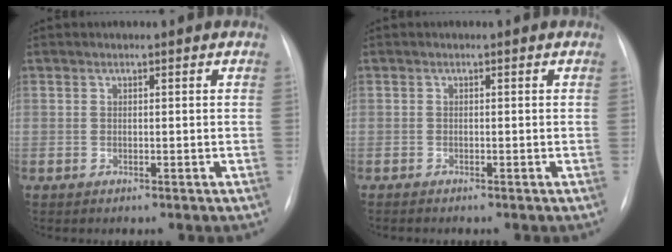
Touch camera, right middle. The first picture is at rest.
{"total": 1.0, "force": [-0.9, 0.1, 0.5], "torque": [-0.009, -0.002, -0.013]}